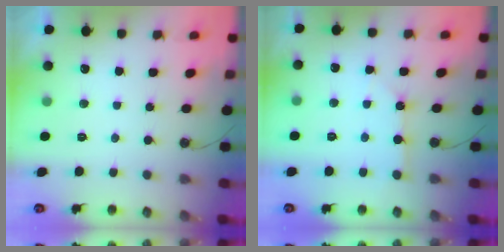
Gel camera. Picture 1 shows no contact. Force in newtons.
{"total": 2.5, "press": 2.5, "slide": 0.3}